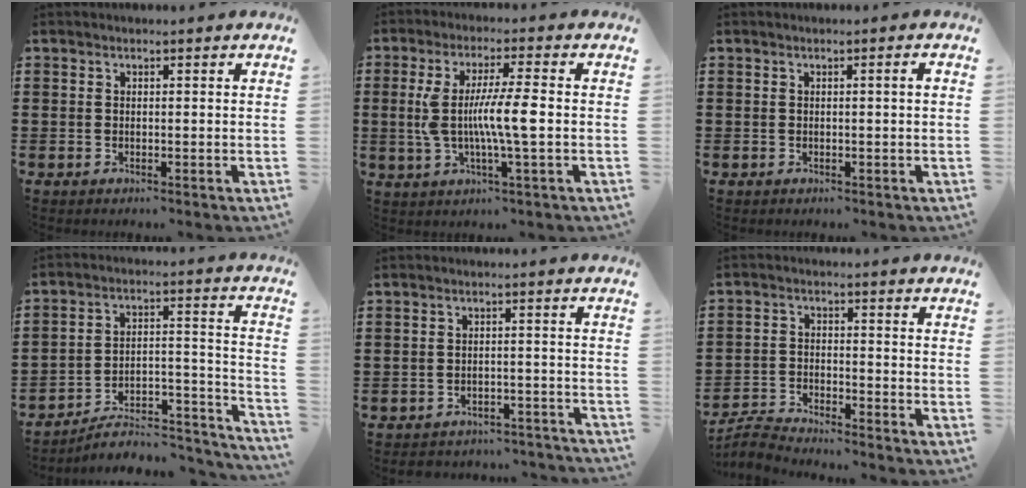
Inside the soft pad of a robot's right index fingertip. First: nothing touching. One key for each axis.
{"total": 8.1, "fx": -0.7, "fy": 0.6, "fz": 8.1, "tx": -0.163, "ty": -0.010, "tz": -0.023}
{"total": 0.9, "fx": 0.1, "fy": -0.1, "fz": 0.9, "tx": -0.016, "ty": 0.001, "tz": -0.001}
{"total": 6.4, "fx": -5.5, "fy": 2.0, "fz": 2.7, "tx": -0.039, "ty": 0.003, "tz": -0.104}
{"total": 2.8, "fx": -2.8, "fy": 0.3, "fz": -0.1, "tx": -0.005, "ty": -0.002, "tz": -0.060}
{"total": 3.9, "fx": -3.9, "fy": -0.1, "fz": 0.2, "tx": -0.022, "ty": -0.003, "tz": -0.086}